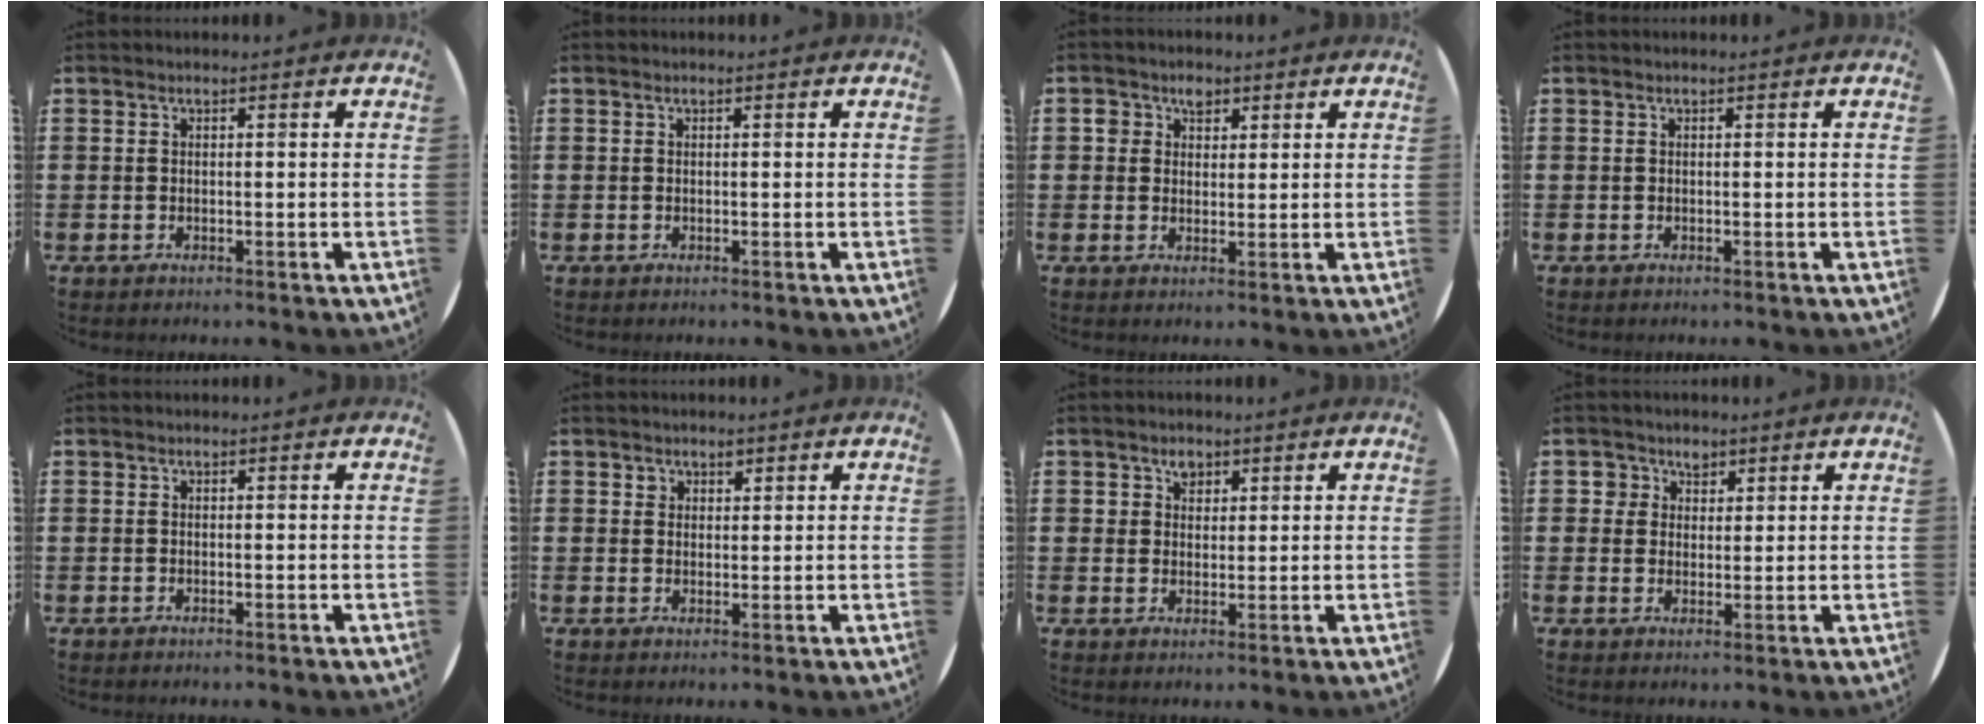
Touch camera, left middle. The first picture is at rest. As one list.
[{"total": 0.0}, {"total": 2.9, "force": [1.7, 2.2, 0.7], "torque": [0.005, -0.001, 0.026]}, {"total": 0.0}, {"total": 0.0}, {"total": 1.6, "force": [1.2, 1.1, 0.2], "torque": [0.011, -0.004, 0.021]}, {"total": 2.5, "force": [1.6, 1.9, 0.5], "torque": [0.002, 0.000, 0.027]}, {"total": 2.9, "force": [1.7, 2.4, 0.1], "torque": [0.004, 0.004, 0.028]}]